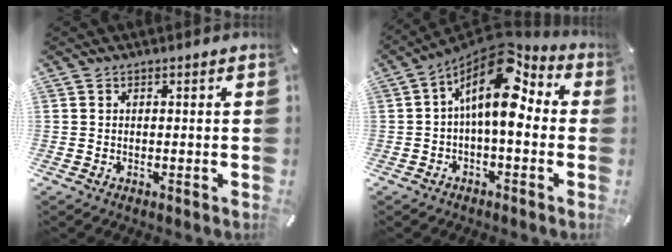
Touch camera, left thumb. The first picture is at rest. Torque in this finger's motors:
{"motor_torque": [0.45, 1.53, 2.33, -0.44, 0.67]}